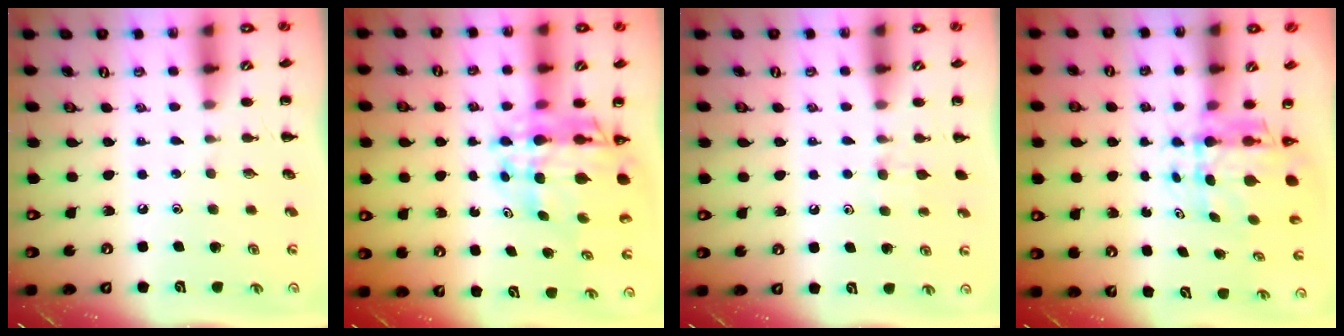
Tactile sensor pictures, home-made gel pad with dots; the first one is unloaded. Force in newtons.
{"total": 11.5, "press": 10.8, "slide": 3.9}
{"total": 6.1, "press": 5.9, "slide": 1.8}
{"total": 6.7, "press": 6.5, "slide": 1.9}